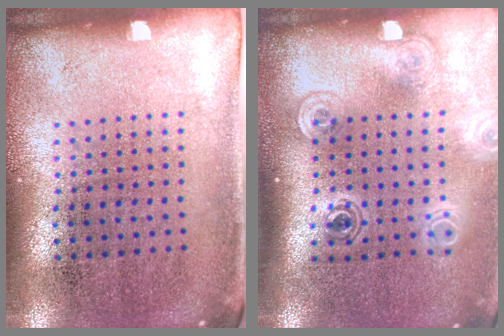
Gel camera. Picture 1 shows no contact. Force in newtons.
{"total": 1.8, "press": 1.4, "slide": 1.2}